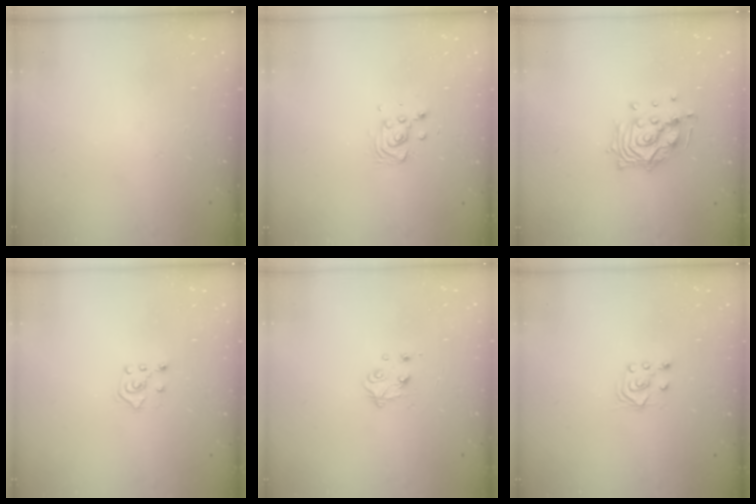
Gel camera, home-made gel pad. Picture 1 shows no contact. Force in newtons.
{"total": 6.2, "press": 6.0, "slide": 1.6}
{"total": 12.8, "press": 12.7, "slide": 1.6}
{"total": 5.0, "press": 4.9, "slide": 0.8}
{"total": 4.7, "press": 4.6, "slide": 0.6}
{"total": 4.3, "press": 4.3, "slide": 0.6}